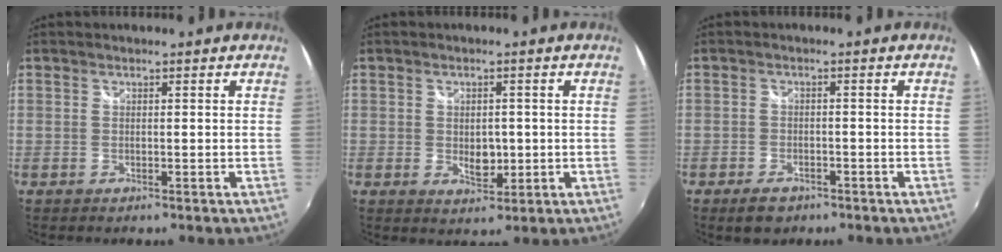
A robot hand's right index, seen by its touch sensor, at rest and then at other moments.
{"total": 4.2, "force": [-0.5, 2.8, 3.1], "torque": [-0.050, -0.006, -0.005]}
{"total": 4.3, "force": [-3.0, 2.5, 1.8], "torque": [-0.047, -0.005, -0.045]}